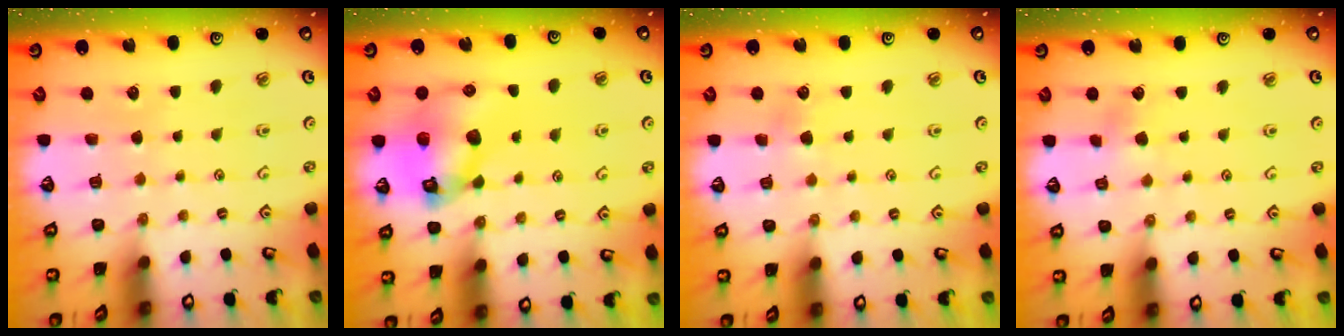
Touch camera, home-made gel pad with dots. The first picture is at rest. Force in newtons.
{"total": 12.5, "press": 12.4, "slide": 1.7}
{"total": 3.0, "press": 3.0, "slide": 0.2}
{"total": 3.0, "press": 3.0, "slide": 0.1}